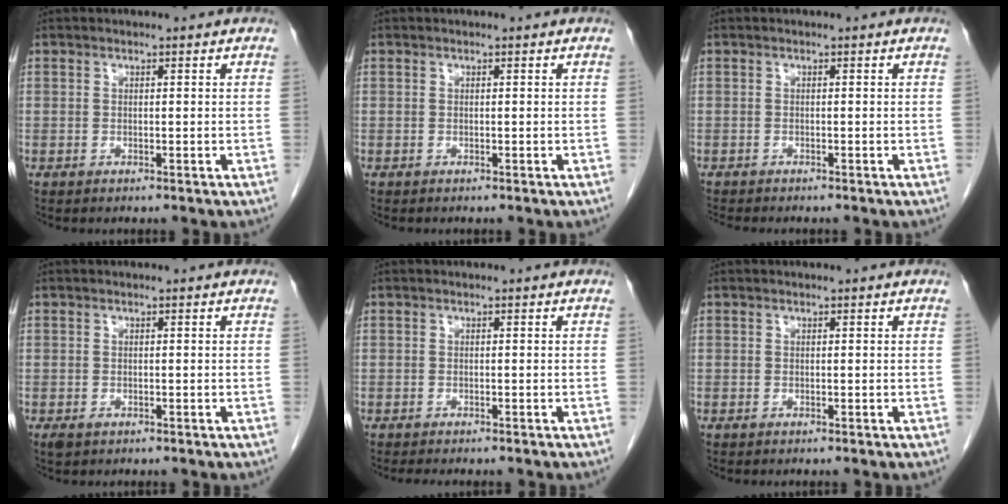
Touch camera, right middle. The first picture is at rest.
{"total": 0.0}
{"total": 3.0, "force": [-2.7, 0.4, 1.2], "torque": [-0.022, -0.007, -0.039]}
{"total": 1.2, "force": [-0.6, 0.7, 0.7], "torque": [-0.013, 0.000, -0.004]}
{"total": 4.5, "force": [-3.8, 0.9, 2.2], "torque": [-0.026, -0.009, -0.052]}
{"total": 0.0}